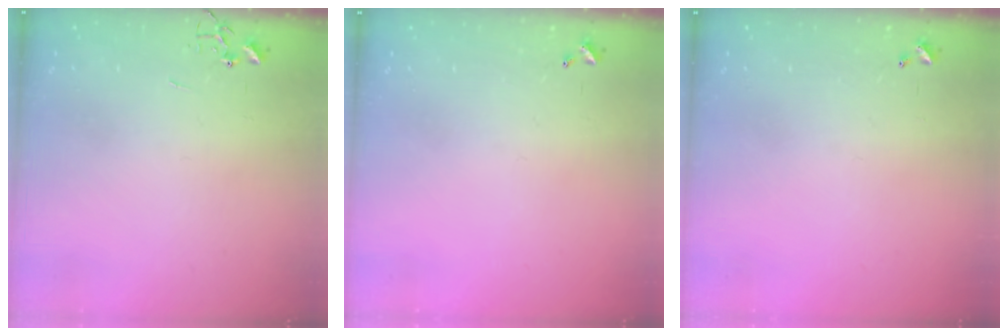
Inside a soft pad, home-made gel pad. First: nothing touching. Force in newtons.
{"total": 0.0}
{"total": 0.0}